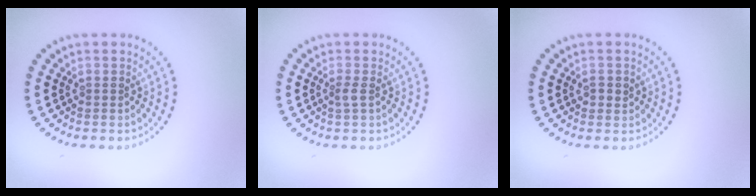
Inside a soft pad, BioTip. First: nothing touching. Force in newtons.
{"total": 0.9, "press": 0.7, "slide": 0.6}
{"total": 1.2, "press": 1.0, "slide": 0.6}